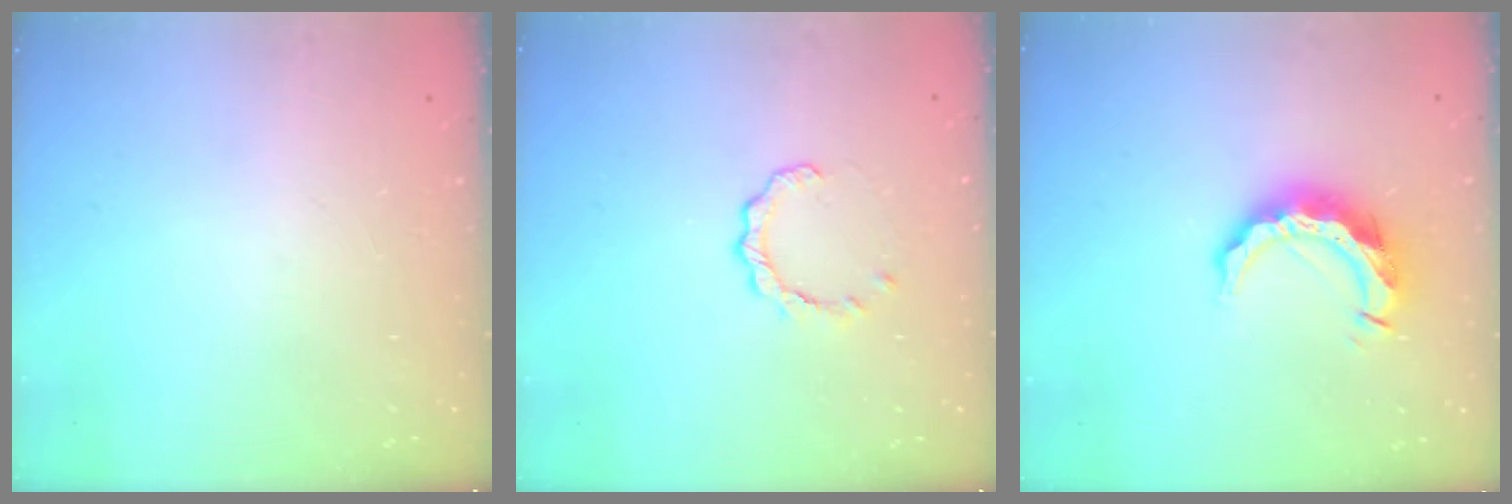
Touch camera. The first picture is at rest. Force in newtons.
{"total": 2.6, "press": 2.6, "slide": 0.2}
{"total": 10.5, "press": 10.5, "slide": 0.3}